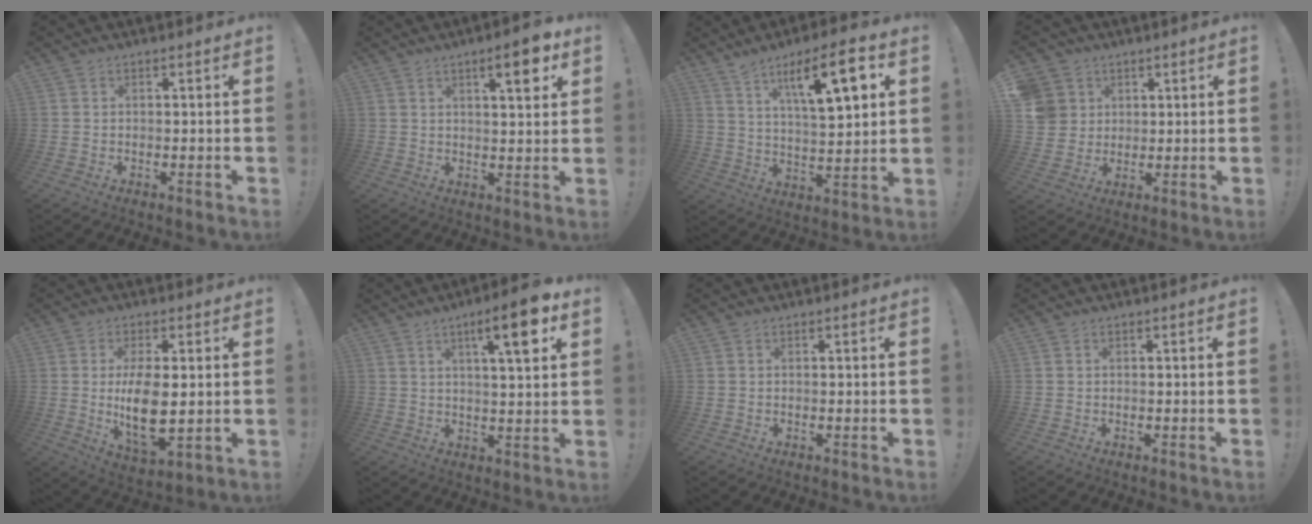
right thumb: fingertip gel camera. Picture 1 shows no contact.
{"total": 7.5, "force": [3.9, 1.5, 6.3], "torque": [-0.078, -0.019, 0.055]}
{"total": 15.2, "force": [7.1, 4.2, 12.7], "torque": [-0.195, -0.024, 0.107]}
{"total": 7.8, "force": [3.0, 7.0, 1.7], "torque": [-0.034, -0.016, 0.063]}
{"total": 12.5, "force": [0.6, 5.7, 11.1], "torque": [-0.209, -0.022, 0.007]}
{"total": 11.1, "force": [4.7, 2.0, 9.9], "torque": [-0.134, -0.016, 0.065]}
{"total": 0.0}
{"total": 0.0}